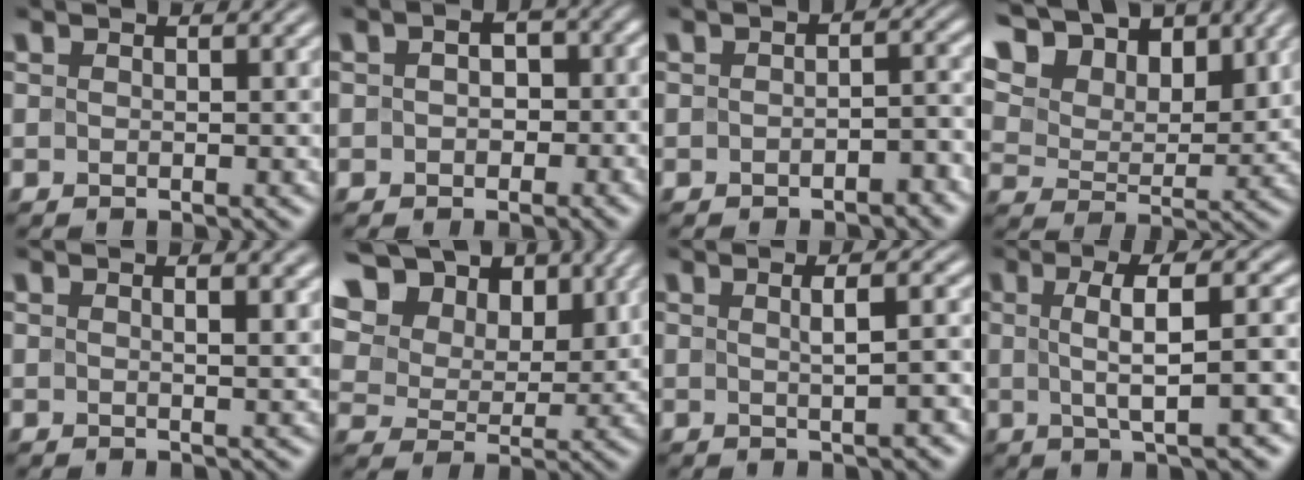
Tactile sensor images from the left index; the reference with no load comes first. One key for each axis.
{"total": 2.4, "fx": -0.3, "fy": 1.8, "fz": 1.5, "tx": -0.017, "ty": -0.001, "tz": -0.010}
{"total": 3.0, "fx": -1.3, "fy": 1.6, "fz": 2.2, "tx": -0.022, "ty": 0.005, "tz": -0.022}
{"total": 15.2, "fx": 9.6, "fy": 9.1, "fz": 7.5, "tx": -0.177, "ty": 0.039, "tz": 0.173}
{"total": 2.4, "fx": 1.0, "fy": 0.7, "fz": 2.0, "tx": -0.021, "ty": 0.003, "tz": 0.014}
{"total": 18.6, "fx": 9.5, "fy": 12.9, "fz": 9.5, "tx": -0.227, "ty": 0.038, "tz": 0.188}
{"total": 4.4, "fx": 0.6, "fy": 1.7, "fz": 4.0, "tx": -0.027, "ty": 0.021, "tz": -0.003}
{"total": 6.3, "fx": 0.2, "fy": 1.7, "fz": 6.0, "tx": -0.085, "ty": 0.010, "tz": -0.001}